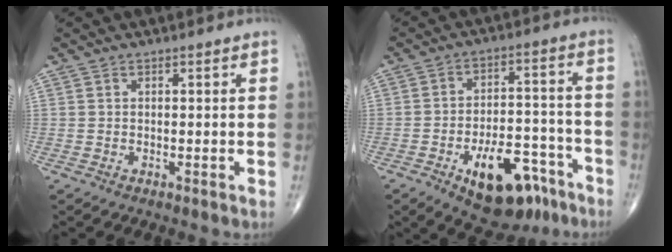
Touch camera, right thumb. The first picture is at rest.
{"total": 16.0, "force": [-8.8, 7.8, 10.8], "torque": [-0.131, 0.061, -0.121]}